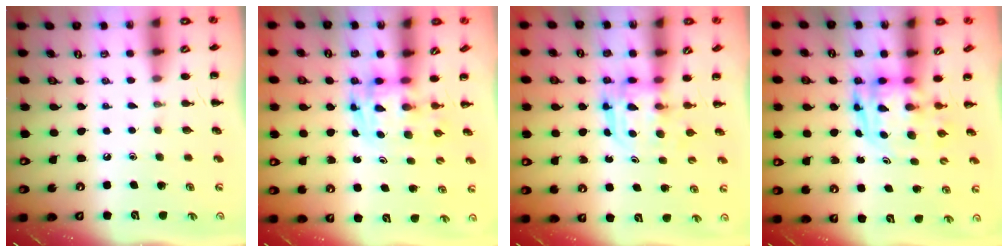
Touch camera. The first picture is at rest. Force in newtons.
{"total": 3.4, "press": 3.4, "slide": 0.6}
{"total": 3.0, "press": 3.0, "slide": 0.2}
{"total": 3.3, "press": 3.3, "slide": 0.7}